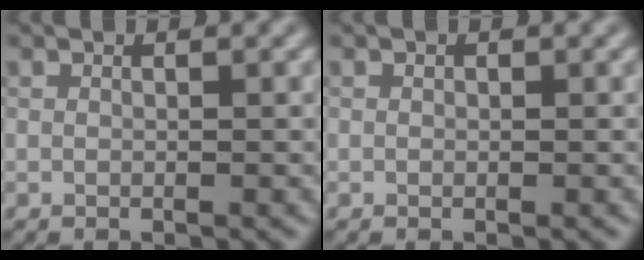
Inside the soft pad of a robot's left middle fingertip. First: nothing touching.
{"total": 0.0}